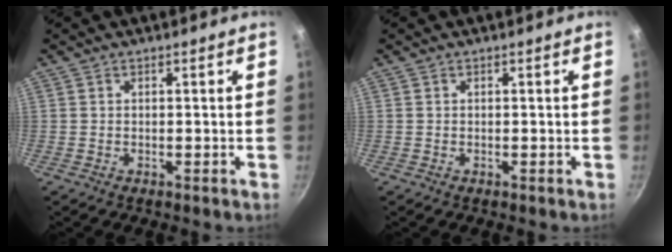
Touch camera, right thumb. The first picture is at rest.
{"total": 0.0}